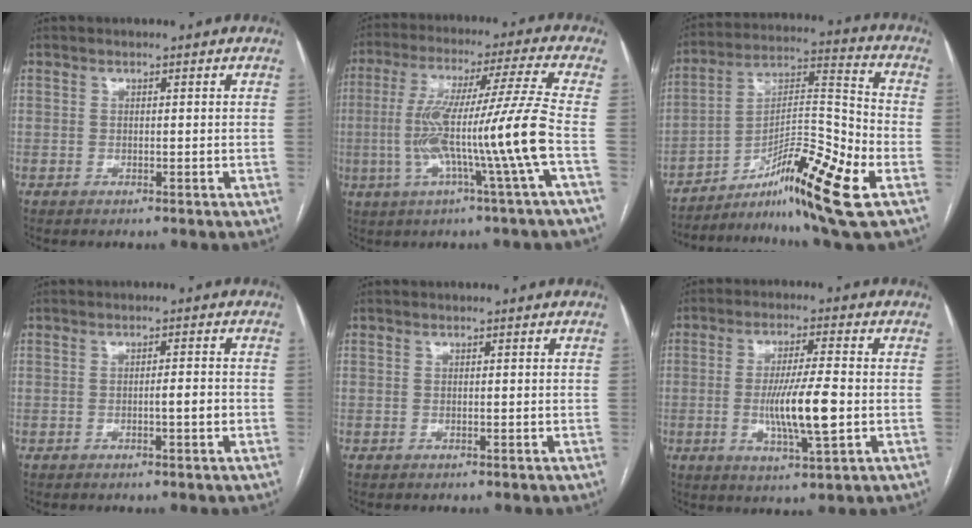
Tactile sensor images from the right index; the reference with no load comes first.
{"total": 14.9, "force": [-3.4, -2.5, 14.3], "torque": [-0.262, 0.005, -0.065]}
{"total": 18.1, "force": [-9.1, 1.0, 15.6], "torque": [-0.272, -0.002, -0.146]}
{"total": 2.4, "force": [-0.7, 0.1, 2.2], "torque": [-0.034, 0.000, -0.013]}
{"total": 0.0}
{"total": 9.6, "force": [-1.5, 0.6, 9.5], "torque": [-0.175, -0.012, -0.027]}